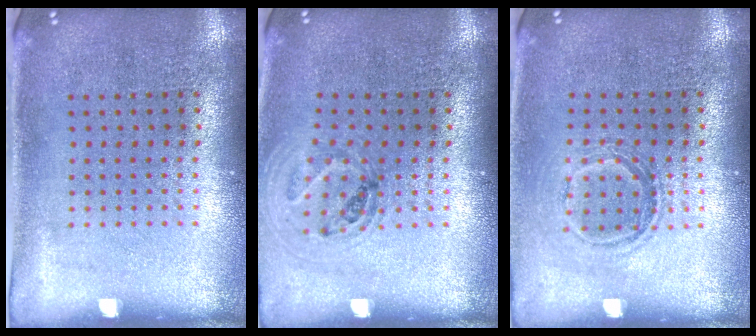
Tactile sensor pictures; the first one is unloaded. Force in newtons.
{"total": 0.9, "press": 0.9, "slide": 0.1}
{"total": 1.1, "press": 1.0, "slide": 0.6}